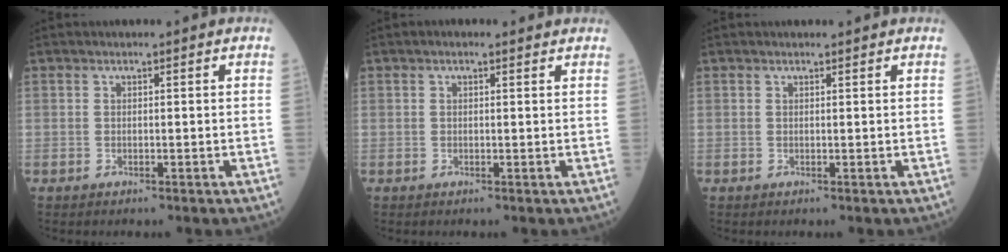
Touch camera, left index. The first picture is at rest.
{"total": 1.5, "force": [1.1, 0.5, 0.9], "torque": [-0.017, 0.013, 0.011]}
{"total": 0.9, "force": [0.9, 0.0, 0.2], "torque": [-0.008, 0.000, 0.012]}